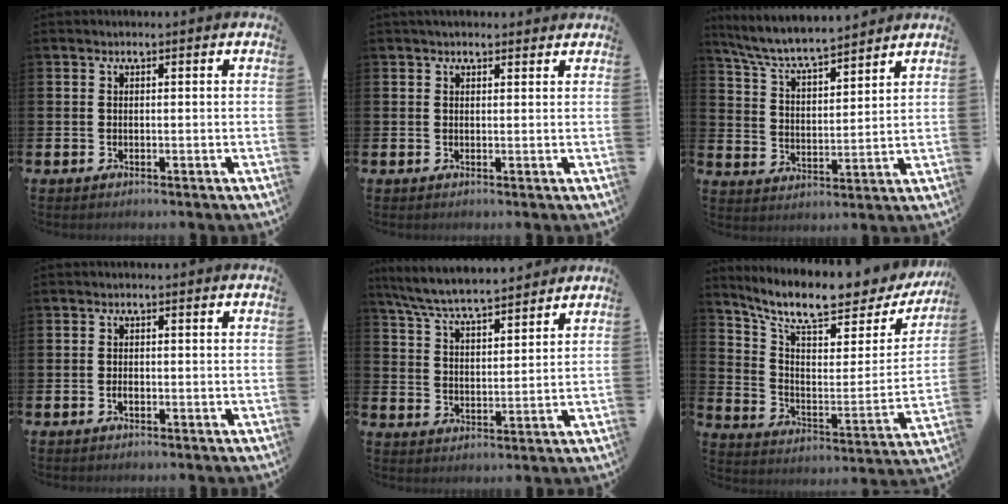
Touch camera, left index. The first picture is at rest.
{"total": 1.5, "force": [1.3, 0.6, 0.3], "torque": [0.003, -0.001, 0.021]}
{"total": 6.8, "force": [6.5, 0.7, 2.0], "torque": [-0.067, -0.044, 0.112]}
{"total": 1.0, "force": [-0.3, 0.6, 0.8], "torque": [-0.021, 0.004, -0.006]}
{"total": 6.7, "force": [6.4, 0.5, 1.8], "torque": [-0.061, -0.037, 0.114]}
{"total": 10.1, "force": [8.3, 2.7, 5.1], "torque": [-0.120, -0.059, 0.137]}